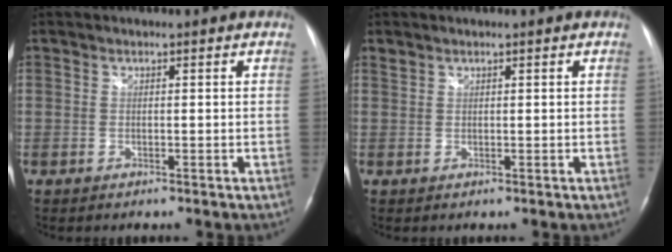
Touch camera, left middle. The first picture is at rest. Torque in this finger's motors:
{"motor_torque": [0.05, -0.02, 0.02, 0.02]}